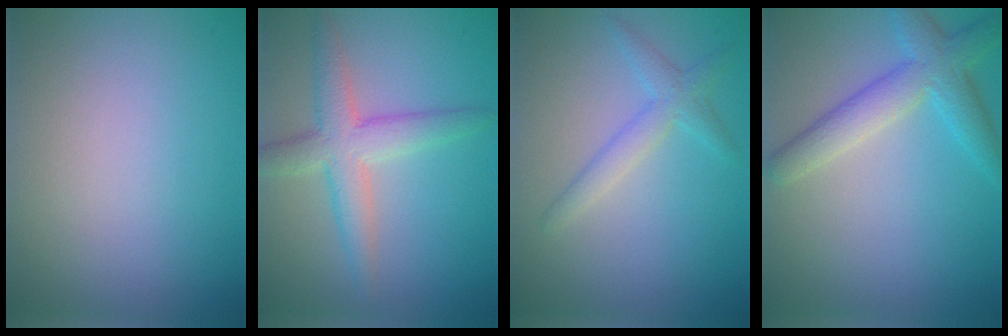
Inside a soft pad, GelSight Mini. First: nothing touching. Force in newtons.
{"total": 4.3, "press": 4.3, "slide": 0.1}
{"total": 2.3, "press": 2.3, "slide": 0.1}
{"total": 4.3, "press": 4.3, "slide": 0.3}